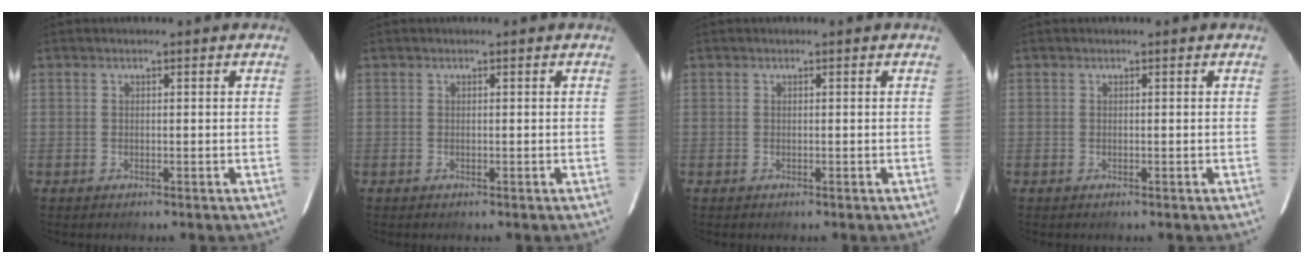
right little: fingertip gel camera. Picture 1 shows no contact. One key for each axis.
{"total": 0.0}
{"total": 0.0}
{"total": 0.0}